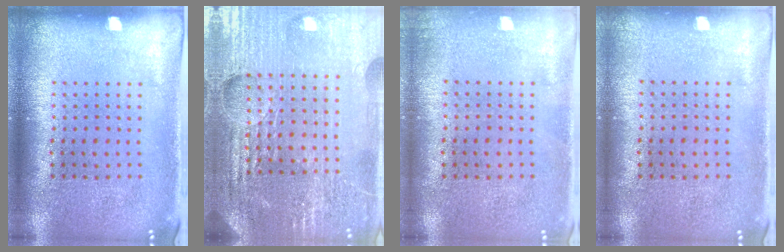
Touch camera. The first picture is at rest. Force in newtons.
{"total": 5.5, "press": 5.0, "slide": 2.3}
{"total": 0.5, "press": 0.5, "slide": 0.1}
{"total": 0.0}